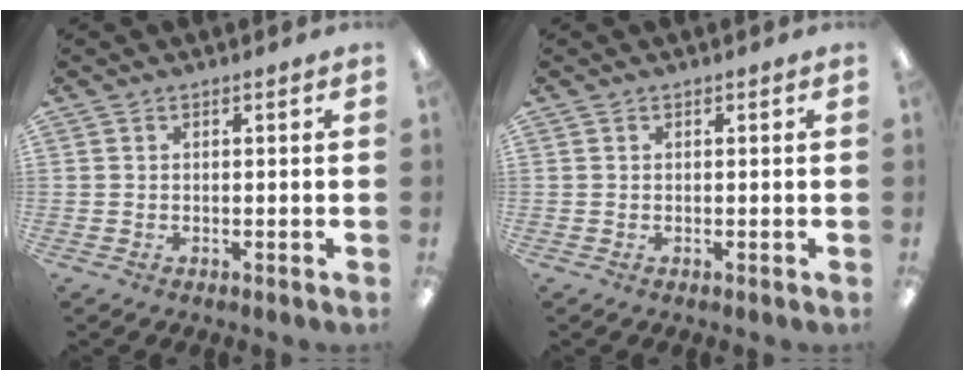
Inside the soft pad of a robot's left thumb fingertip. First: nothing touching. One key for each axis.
{"total": 0.0}